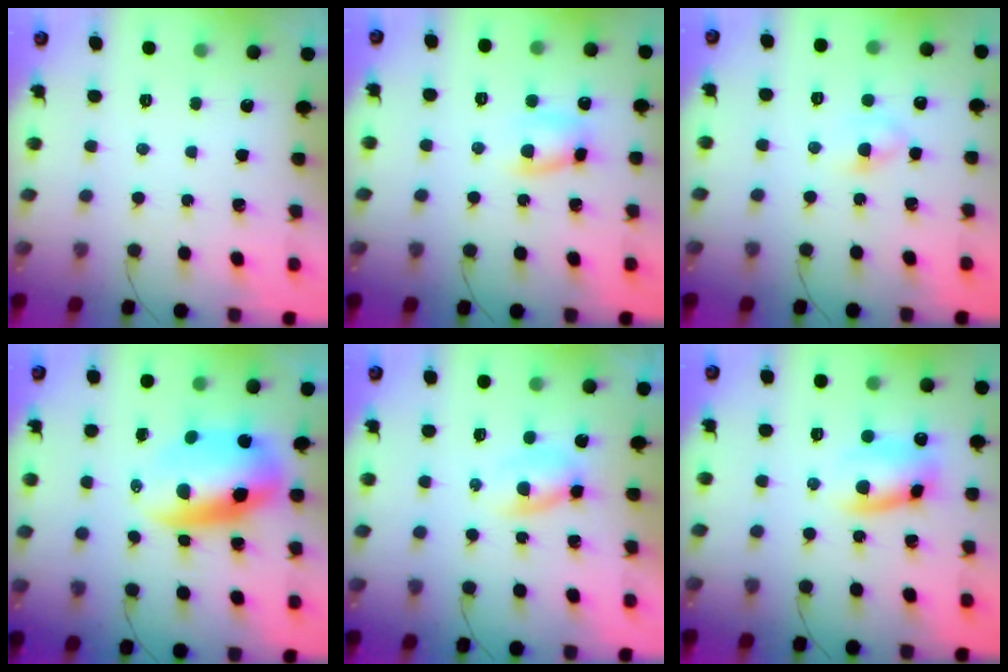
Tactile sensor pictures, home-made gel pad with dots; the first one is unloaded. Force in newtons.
{"total": 6.7, "press": 6.7, "slide": 0.6}
{"total": 4.3, "press": 4.0, "slide": 1.5}
{"total": 11.0, "press": 10.6, "slide": 2.7}
{"total": 2.2, "press": 2.0, "slide": 1.0}
{"total": 10.2, "press": 10.1, "slide": 1.1}